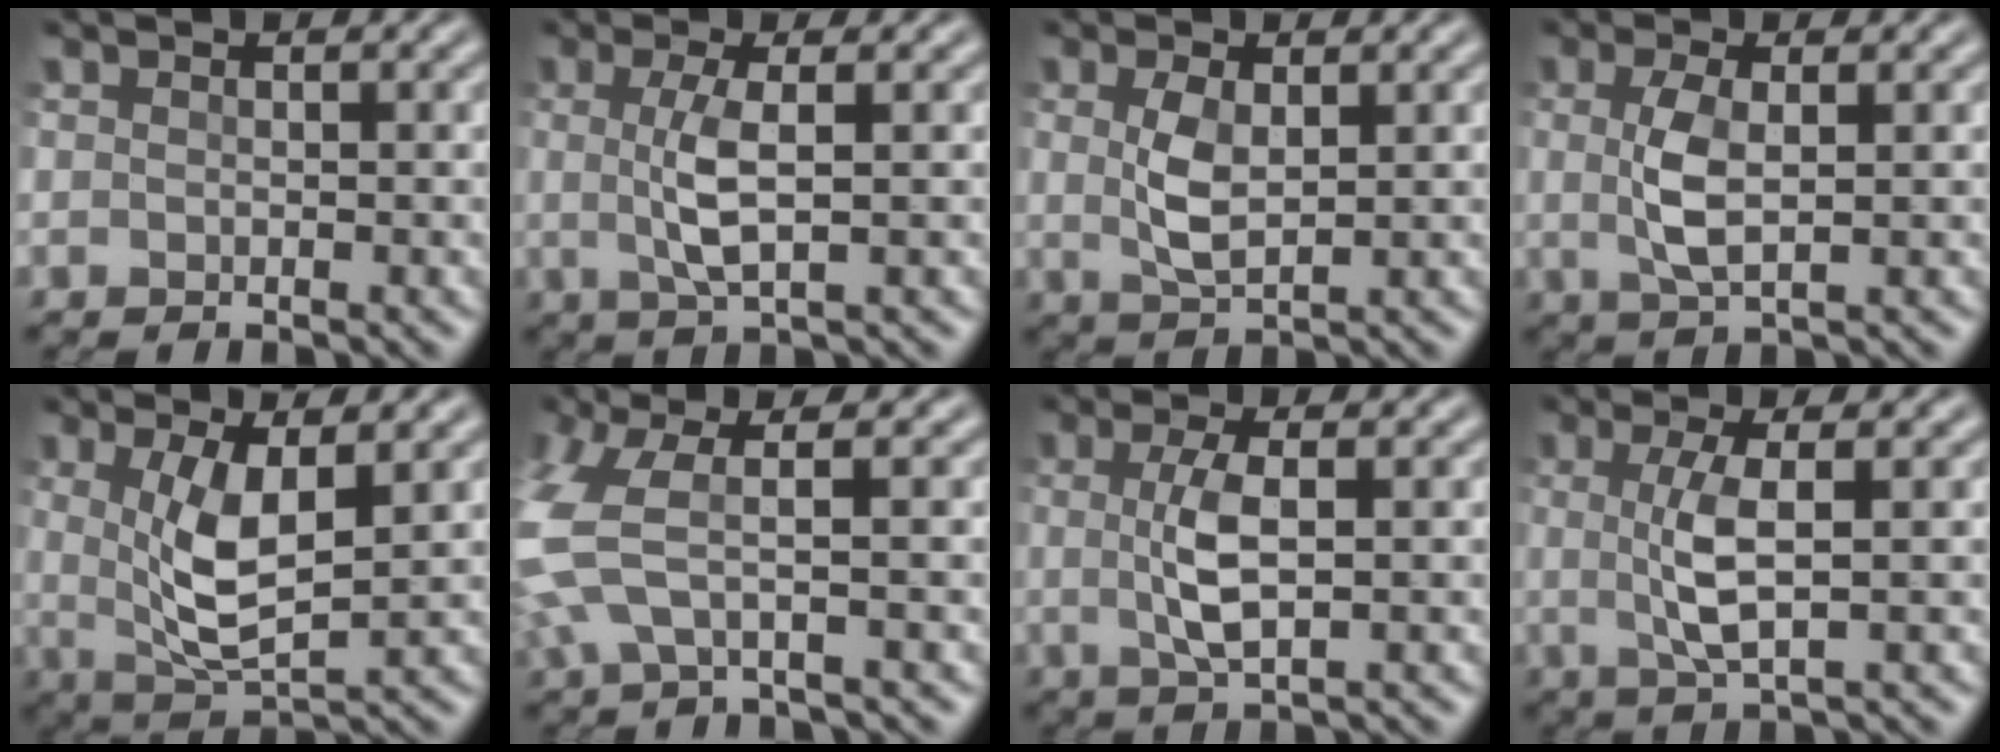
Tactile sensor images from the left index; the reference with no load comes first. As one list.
[{"total": 3.4, "force": [0.1, 0.5, 3.3], "torque": [-0.075, 0.001, 0.004]}, {"total": 3.0, "force": [0.4, 1.3, 2.7], "torque": [-0.064, 0.001, 0.011]}, {"total": 3.4, "force": [0.1, 1.0, 3.2], "torque": [-0.073, 0.003, 0.002]}, {"total": 5.3, "force": [0.7, 1.5, 5.0], "torque": [-0.106, -0.008, 0.018]}, {"total": 6.0, "force": [0.0, 2.3, 5.6], "torque": [-0.151, 0.002, -0.006]}, {"total": 3.8, "force": [0.1, 0.9, 3.6], "torque": [-0.080, 0.004, 0.001]}, {"total": 3.7, "force": [0.2, 0.6, 3.7], "torque": [-0.083, 0.002, 0.006]}]